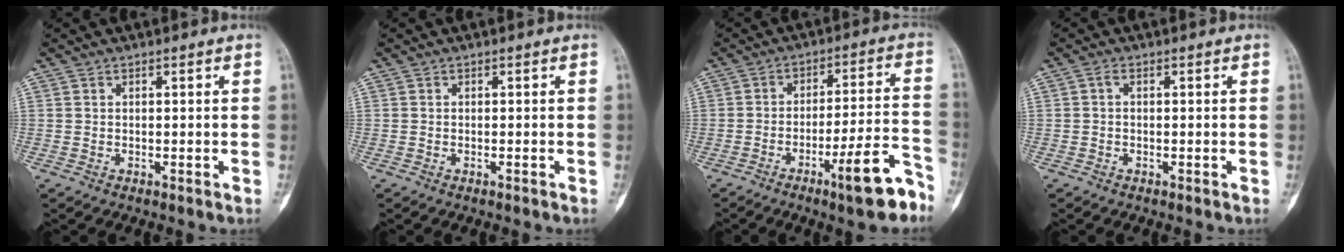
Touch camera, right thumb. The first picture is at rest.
{"total": 0.0}
{"total": 12.4, "force": [-7.5, 2.1, 9.7], "torque": [-0.139, 0.055, -0.110]}
{"total": 0.8, "force": [0.0, 0.5, 0.7], "torque": [-0.011, 0.002, -0.005]}